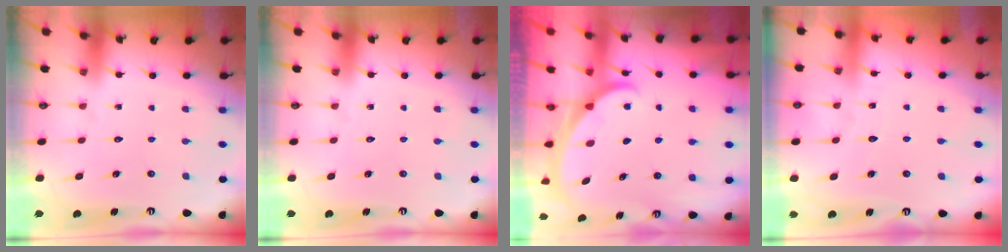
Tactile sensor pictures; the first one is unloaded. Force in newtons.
{"total": 0.0}
{"total": 1.5, "press": 1.5, "slide": 0.1}
{"total": 2.3, "press": 2.3, "slide": 0.1}